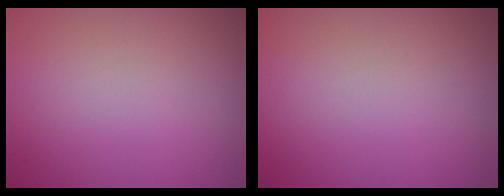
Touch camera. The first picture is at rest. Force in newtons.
{"total": 0.0}